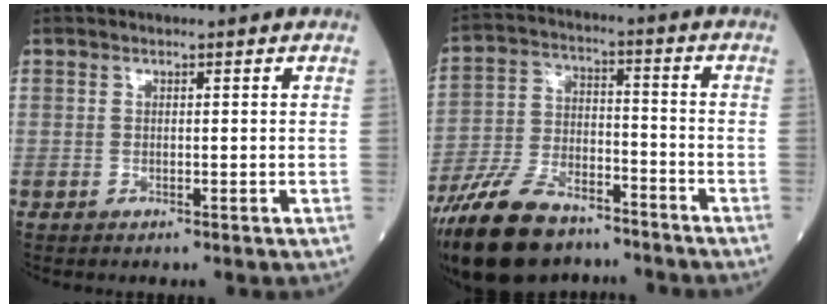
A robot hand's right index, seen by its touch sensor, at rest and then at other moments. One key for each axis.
{"total": 15.6, "fx": -11.9, "fy": 6.6, "fz": 7.6, "tx": -0.155, "ty": 0.004, "tz": -0.210}